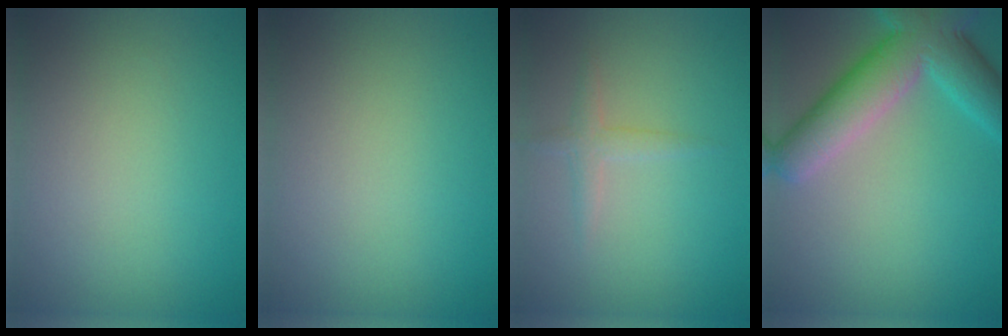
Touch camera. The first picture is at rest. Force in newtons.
{"total": 0.0}
{"total": 1.5, "press": 1.5, "slide": 0.1}
{"total": 7.7, "press": 7.7, "slide": 0.4}